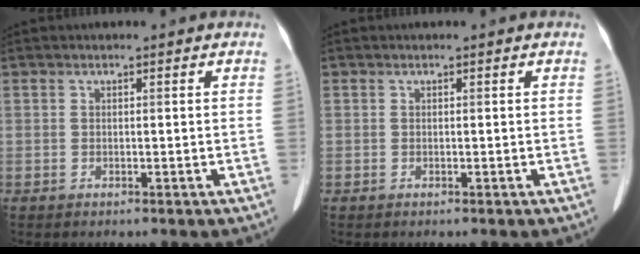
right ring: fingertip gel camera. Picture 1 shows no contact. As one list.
[{"total": 0.0}]